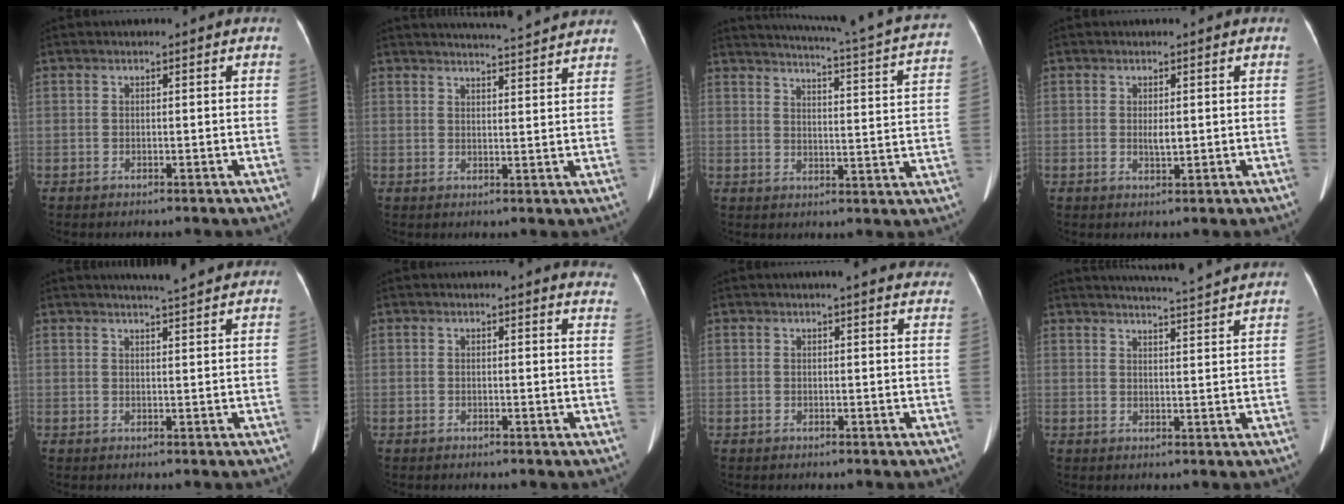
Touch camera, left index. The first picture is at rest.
{"total": 10.2, "force": [9.7, -0.4, 3.1], "torque": [-0.050, 0.009, 0.117]}
{"total": 23.2, "force": [21.3, -0.2, 9.2], "torque": [-0.139, -0.066, 0.248]}
{"total": 1.6, "force": [0.1, 0.5, 1.5], "torque": [-0.027, -0.003, 0.004]}
{"total": 6.6, "force": [6.0, 0.1, 2.7], "torque": [-0.045, 0.011, 0.074]}
{"total": 8.0, "force": [7.8, 1.1, 1.6], "torque": [0.012, -0.029, 0.049]}
{"total": 12.4, "force": [11.2, 1.9, 4.9], "torque": [-0.041, 0.008, 0.113]}
{"total": 12.7, "force": [12.0, -0.8, 4.0], "torque": [-0.067, -0.005, 0.146]}